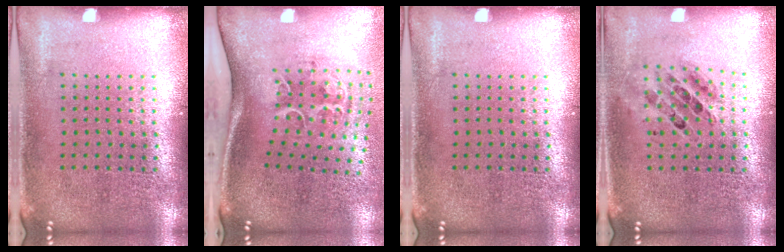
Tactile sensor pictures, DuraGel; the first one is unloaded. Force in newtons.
{"total": 2.2, "press": 1.3, "slide": 1.8}
{"total": 0.0}
{"total": 0.7, "press": 0.7, "slide": 0.1}